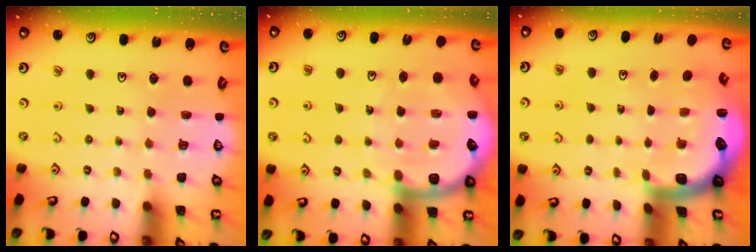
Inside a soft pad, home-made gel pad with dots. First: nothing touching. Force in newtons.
{"total": 10.4, "press": 10.4, "slide": 1.2}
{"total": 2.8, "press": 2.5, "slide": 1.4}